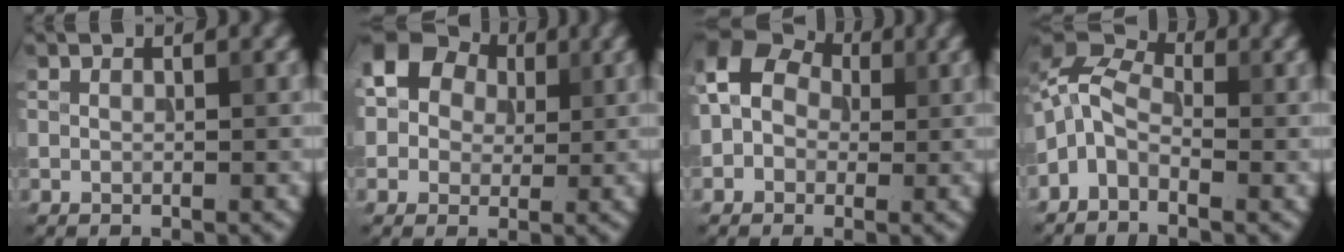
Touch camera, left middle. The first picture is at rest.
{"total": 8.5, "force": [2.8, 7.2, 3.5], "torque": [-0.069, 0.034, 0.017]}
{"total": 7.7, "force": [1.0, 6.5, 4.0], "torque": [-0.075, 0.040, -0.018]}
{"total": 4.5, "force": [-2.0, 2.7, 3.1], "torque": [-0.070, 0.013, -0.060]}